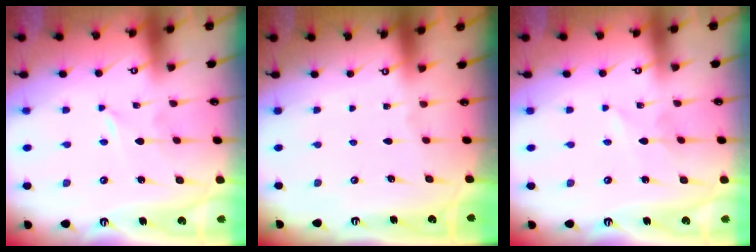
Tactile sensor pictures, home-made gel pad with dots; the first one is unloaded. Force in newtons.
{"total": 0.0}
{"total": 1.5, "press": 1.5, "slide": 0.1}